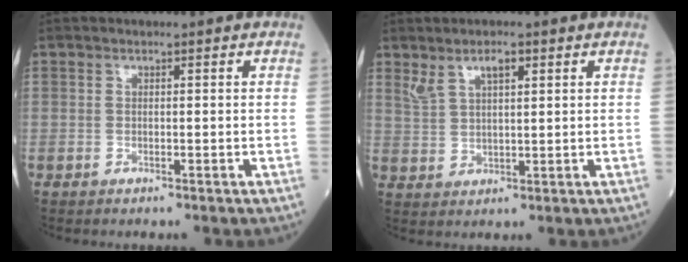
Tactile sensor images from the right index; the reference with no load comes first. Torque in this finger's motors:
{"motor_torque": [0.05, 0.11, 0.04, 0.04]}